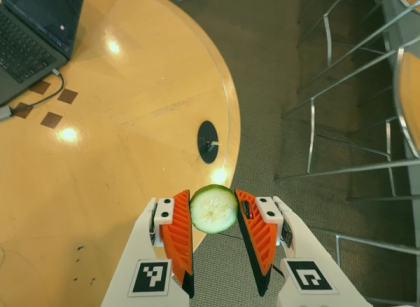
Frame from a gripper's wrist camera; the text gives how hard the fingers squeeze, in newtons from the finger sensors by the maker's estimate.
{"total": 9.5, "left": 9.8, "right": 9.2}